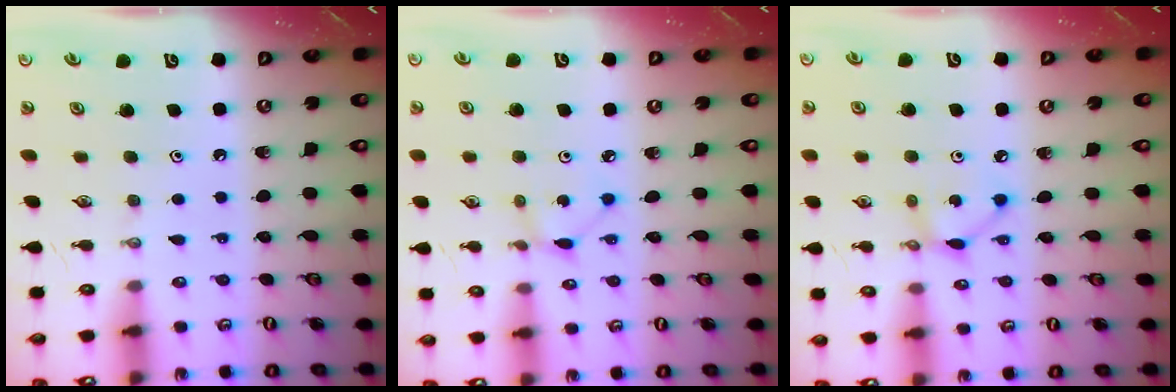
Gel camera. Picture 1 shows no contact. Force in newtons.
{"total": 2.0, "press": 2.0, "slide": 0.3}
{"total": 5.1, "press": 5.1, "slide": 0.2}